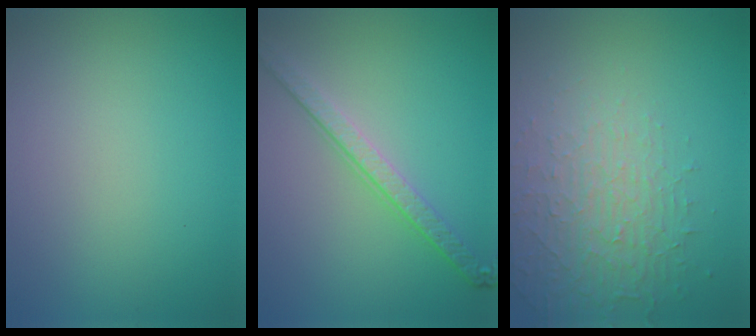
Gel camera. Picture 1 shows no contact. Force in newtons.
{"total": 3.8, "press": 3.0, "slide": 2.4}
{"total": 4.5, "press": 3.1, "slide": 3.2}